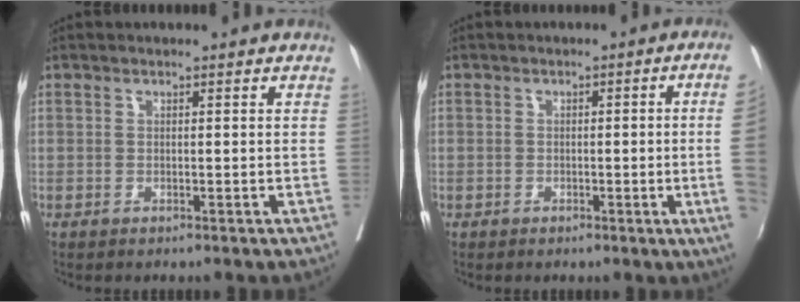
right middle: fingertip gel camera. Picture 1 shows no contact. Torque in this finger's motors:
{"motor_torque": [1.18, -0.96, -0.12, -0.21]}